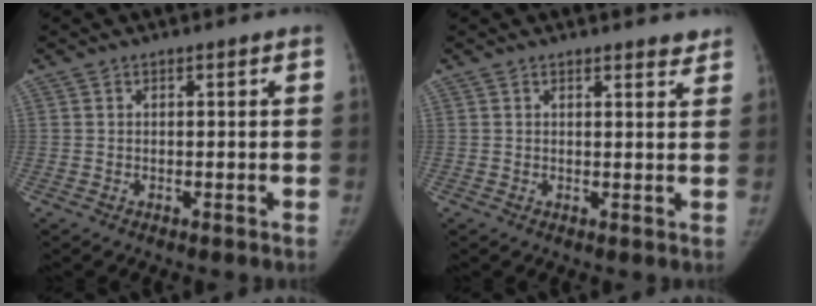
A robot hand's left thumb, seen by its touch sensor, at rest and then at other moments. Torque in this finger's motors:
{"motor_torque": [-0.17, -0.07, 0.08, 0.35, -0.01]}